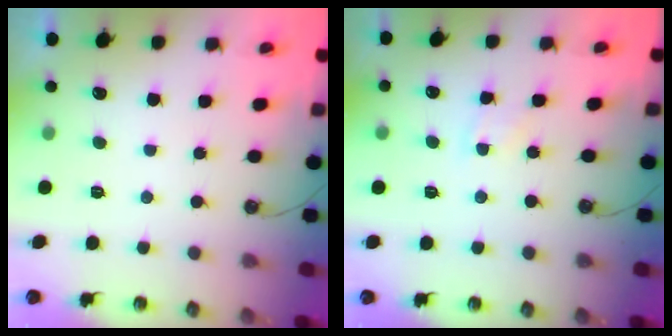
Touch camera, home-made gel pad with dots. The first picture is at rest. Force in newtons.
{"total": 5.6, "press": 5.6, "slide": 0.7}